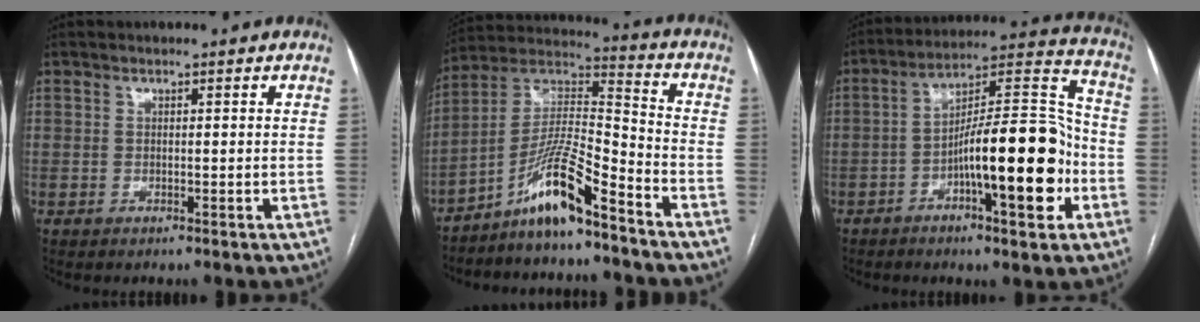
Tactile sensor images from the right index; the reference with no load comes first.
{"total": 11.6, "force": [-8.3, 0.8, 8.1], "torque": [-0.164, 0.013, -0.156]}
{"total": 17.4, "force": [-5.0, 3.5, 16.3], "torque": [-0.255, 0.024, -0.072]}